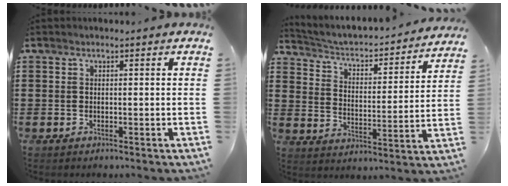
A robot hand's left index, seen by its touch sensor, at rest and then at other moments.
{"total": 2.3, "force": [2.1, 0.5, 0.8], "torque": [-0.034, -0.029, 0.022]}